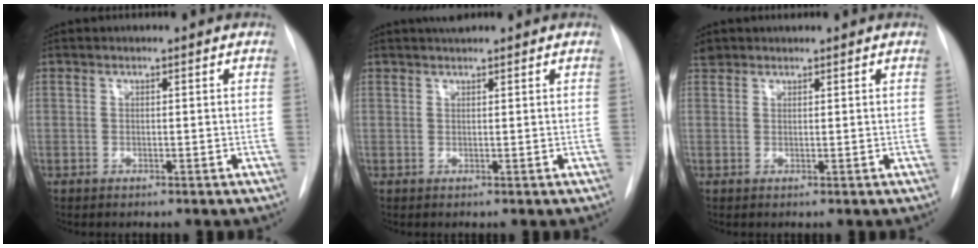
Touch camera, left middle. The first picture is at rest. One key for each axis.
{"total": 1.8, "fx": 1.6, "fy": 0.2, "fz": 0.8, "tx": -0.012, "ty": 0.012, "tz": 0.028}
{"total": 1.6, "fx": 1.5, "fy": 0.7, "fz": -0.1, "tx": 0.001, "ty": 0.015, "tz": 0.026}